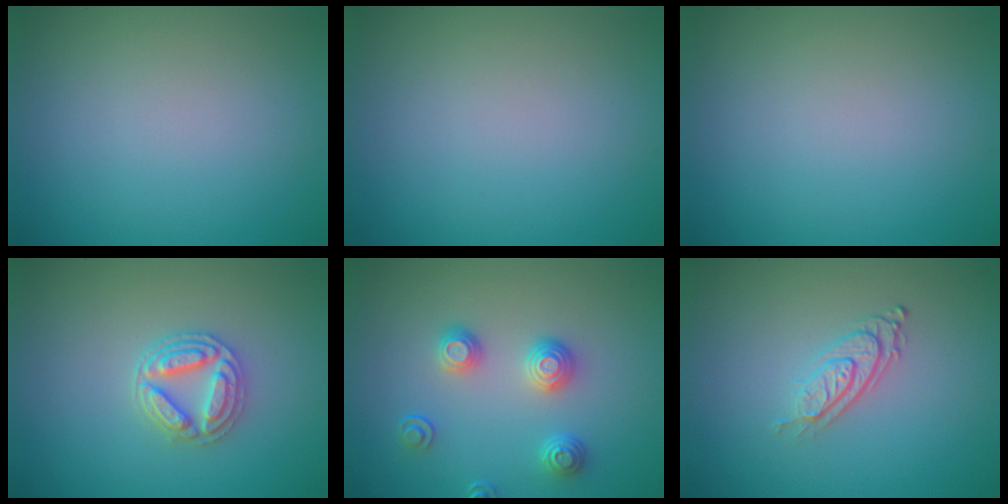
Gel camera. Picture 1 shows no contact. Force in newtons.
{"total": 0.0}
{"total": 0.0}
{"total": 3.2, "press": 2.9, "slide": 1.3}
{"total": 3.0, "press": 2.6, "slide": 1.3}
{"total": 2.9, "press": 2.0, "slide": 2.0}